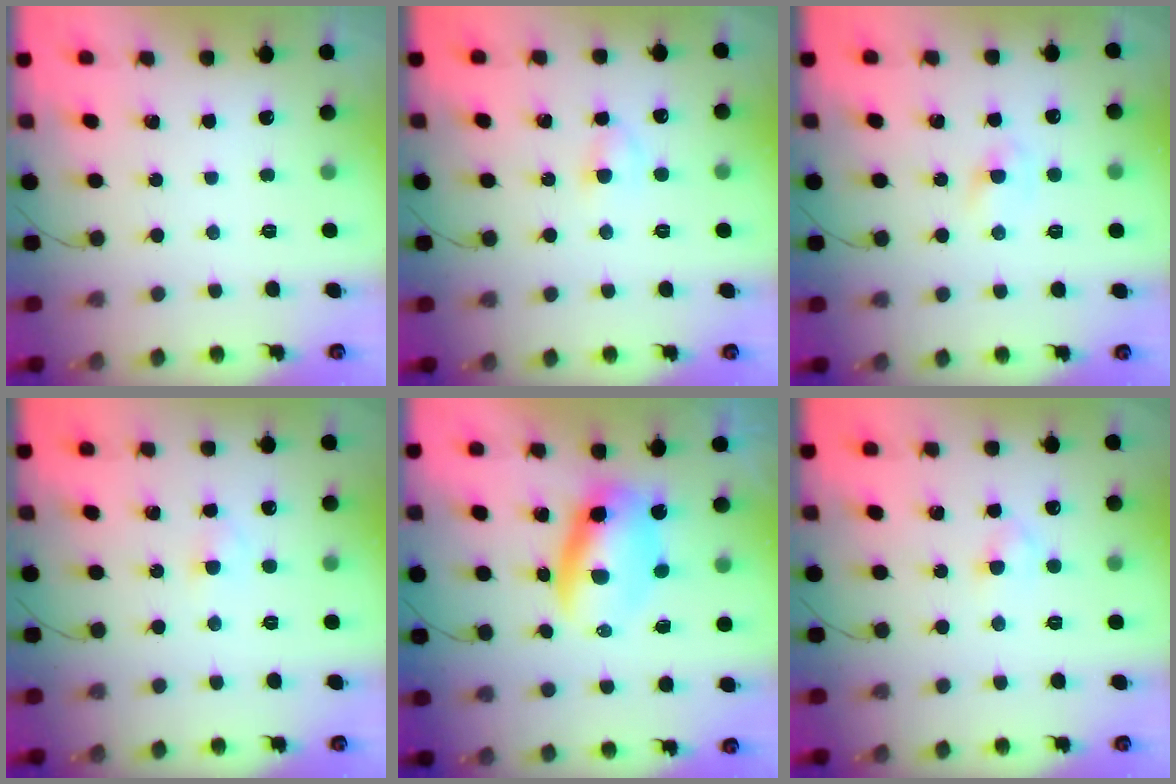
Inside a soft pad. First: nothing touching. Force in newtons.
{"total": 3.2, "press": 2.9, "slide": 1.3}
{"total": 2.2, "press": 2.0, "slide": 0.9}
{"total": 2.1, "press": 1.9, "slide": 0.9}
{"total": 8.5, "press": 8.2, "slide": 2.0}
{"total": 2.6, "press": 2.4, "slide": 1.1}